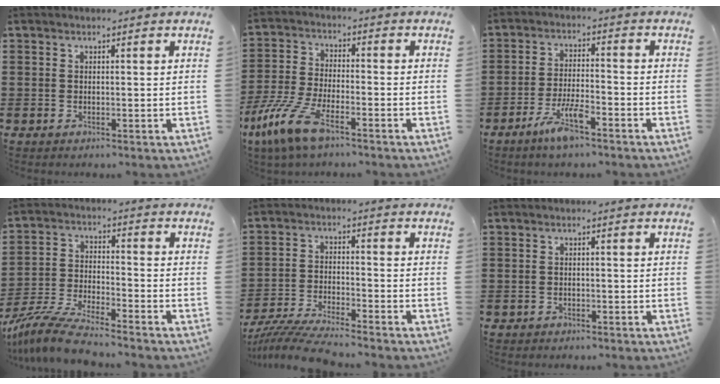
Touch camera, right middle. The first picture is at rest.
{"total": 9.7, "force": [-6.4, 2.7, 6.8], "torque": [-0.165, -0.006, -0.129]}
{"total": 6.3, "force": [-3.9, 1.4, 4.7], "torque": [-0.101, -0.003, -0.074]}
{"total": 8.4, "force": [-7.8, 0.3, 3.2], "torque": [-0.074, 0.001, -0.154]}
{"total": 6.6, "force": [-6.2, -0.1, 2.0], "torque": [-0.048, -0.009, -0.124]}
{"total": 0.8, "force": [-0.7, 0.4, 0.0], "torque": [-0.001, 0.002, -0.018]}